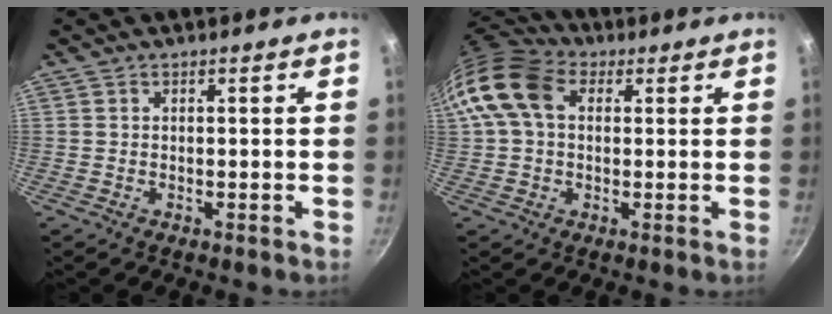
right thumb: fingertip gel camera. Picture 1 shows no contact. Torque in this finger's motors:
{"motor_torque": [1.64, 1.88, 1.49, -0.17, 0.10]}